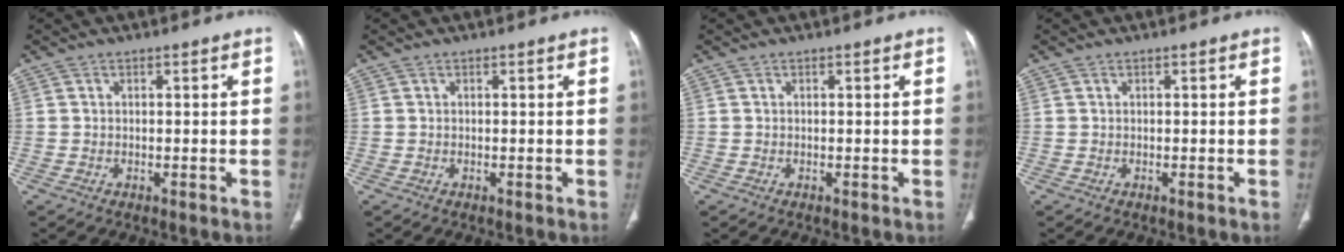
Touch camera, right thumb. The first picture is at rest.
{"total": 0.0}
{"total": 0.0}
{"total": 0.0}